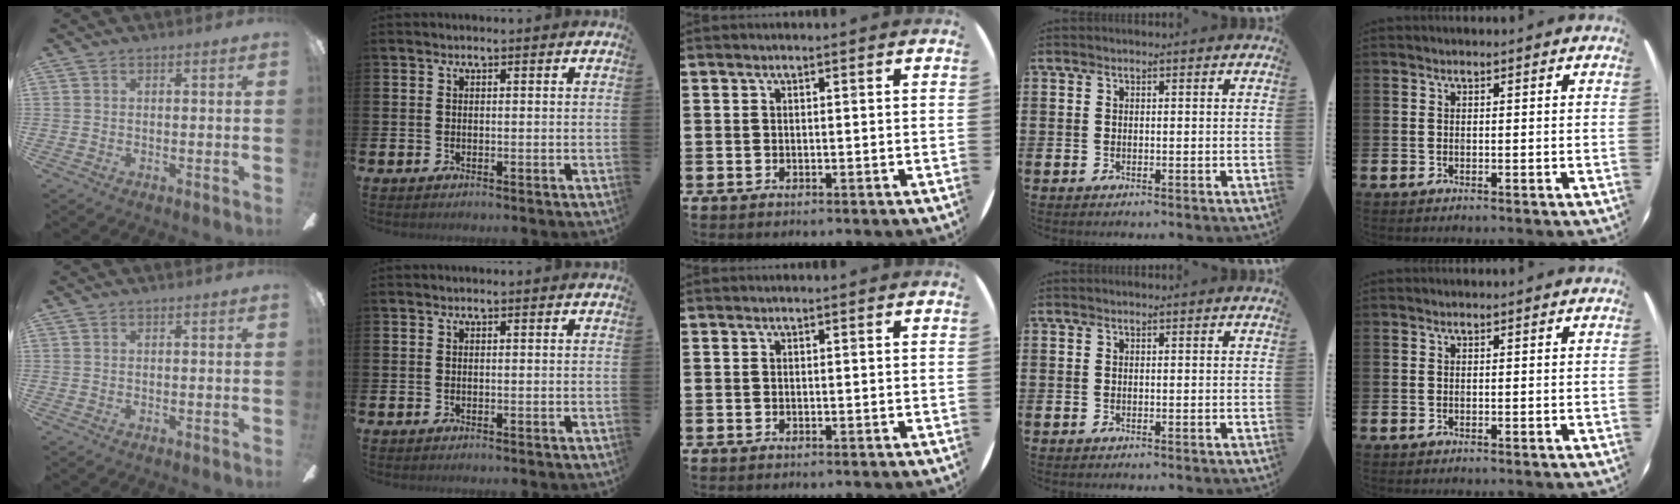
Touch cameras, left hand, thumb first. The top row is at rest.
{}